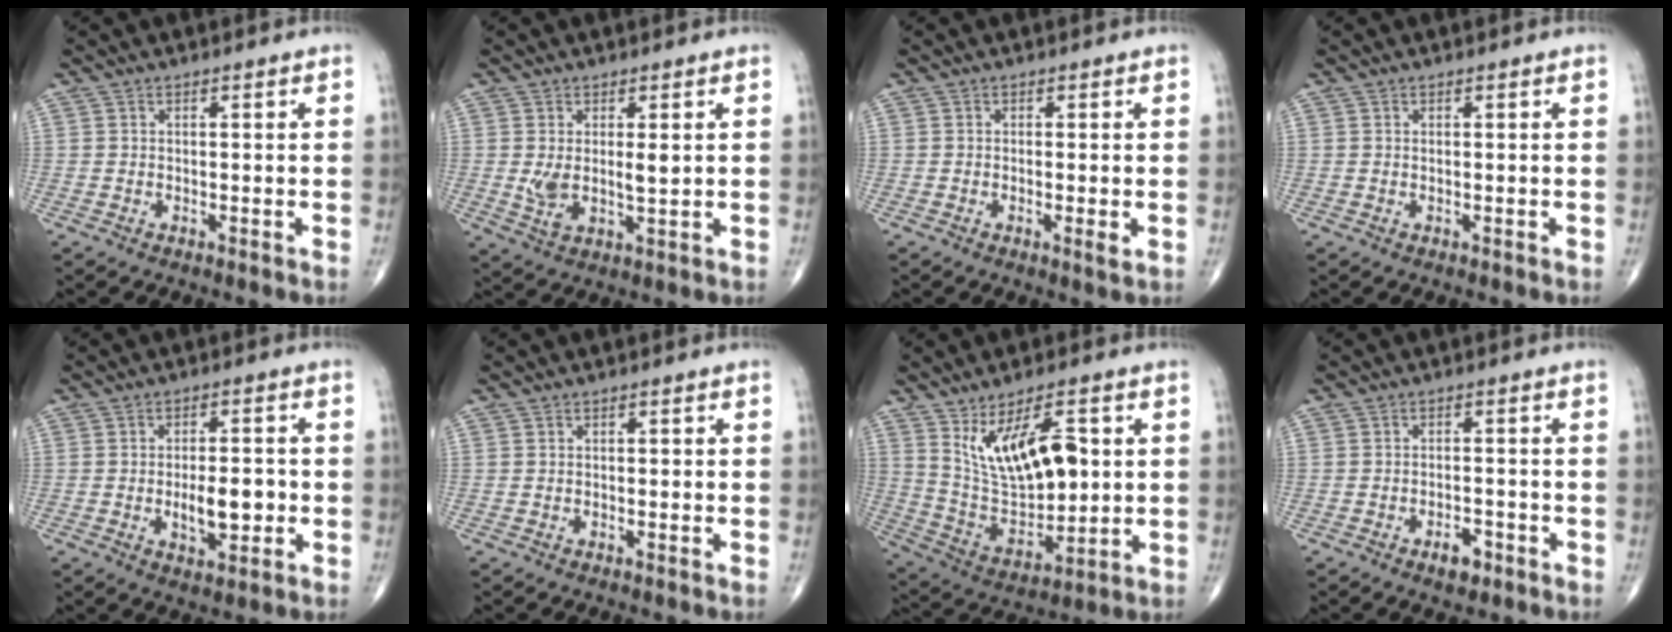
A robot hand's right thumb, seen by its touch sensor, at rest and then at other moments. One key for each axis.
{"total": 5.6, "fx": 0.8, "fy": 2.4, "fz": 5.0, "tx": -0.084, "ty": -0.014, "tz": 0.021}
{"total": 1.7, "fx": -0.3, "fy": 0.2, "fz": 1.7, "tx": -0.032, "ty": -0.007, "tz": -0.008}
{"total": 0.0}
{"total": 8.2, "fx": -1.6, "fy": 4.3, "fz": 6.7, "tx": -0.080, "ty": 0.011, "tz": -0.021}
{"total": 0.5, "fx": 0.0, "fy": 0.3, "fz": 0.4, "tx": -0.003, "ty": 0.000, "tz": -0.001}
{"total": 16.5, "fx": 4.4, "fy": 7.9, "fz": 13.8, "tx": -0.218, "ty": -0.018, "tz": 0.098}
{"total": 3.5, "fx": -2.0, "fy": 1.8, "fz": 2.2, "tx": -0.024, "ty": 0.011, "tz": -0.030}